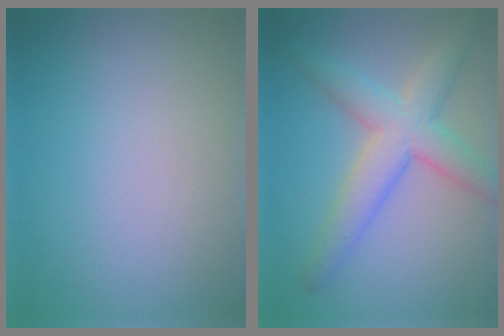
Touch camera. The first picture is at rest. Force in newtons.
{"total": 5.6, "press": 5.6, "slide": 0.2}